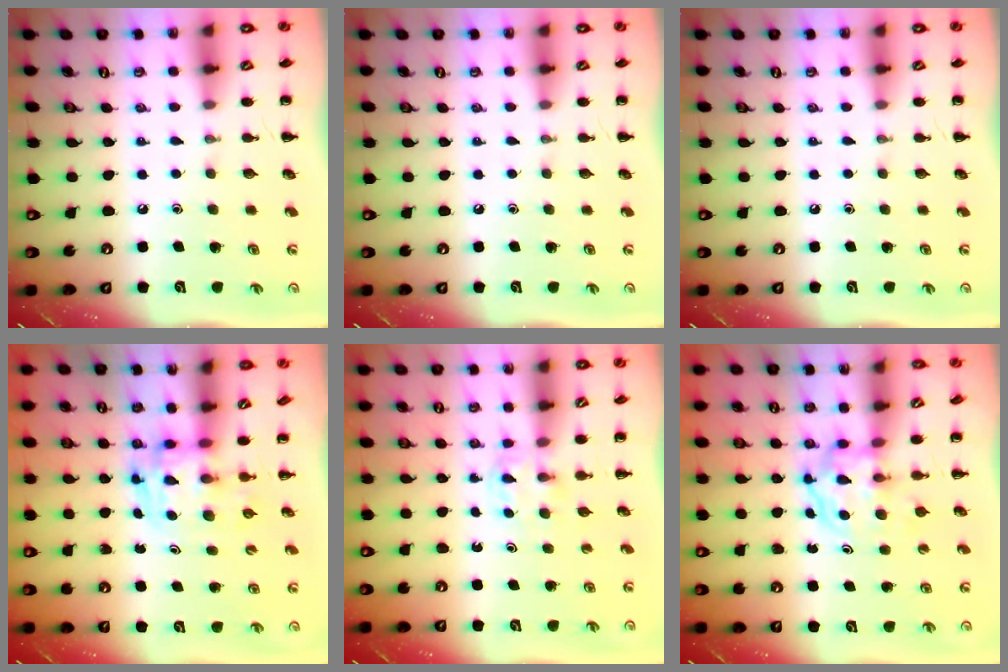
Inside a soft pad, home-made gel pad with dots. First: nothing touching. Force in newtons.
{"total": 0.0}
{"total": 0.0}
{"total": 3.6, "press": 3.6, "slide": 0.6}
{"total": 2.7, "press": 2.5, "slide": 1.0}
{"total": 3.6, "press": 3.6, "slide": 0.4}